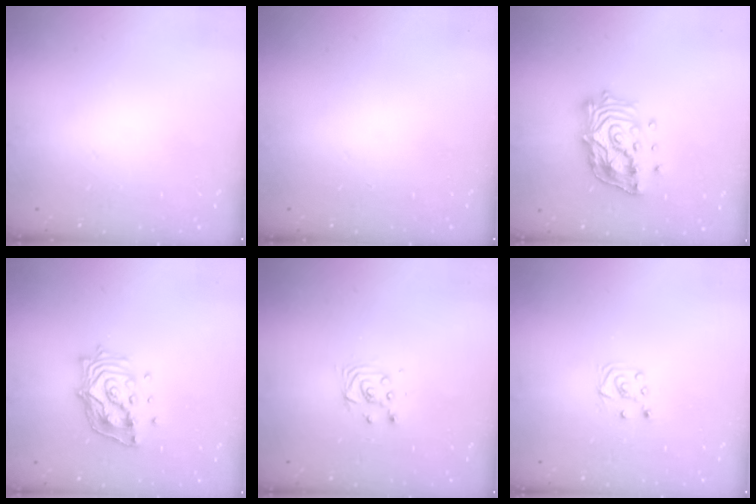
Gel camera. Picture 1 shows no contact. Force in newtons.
{"total": 0.0}
{"total": 16.8, "press": 16.6, "slide": 2.6}
{"total": 14.0, "press": 13.9, "slide": 1.3}
{"total": 3.3, "press": 3.3, "slide": 0.3}
{"total": 5.2, "press": 5.2, "slide": 0.4}